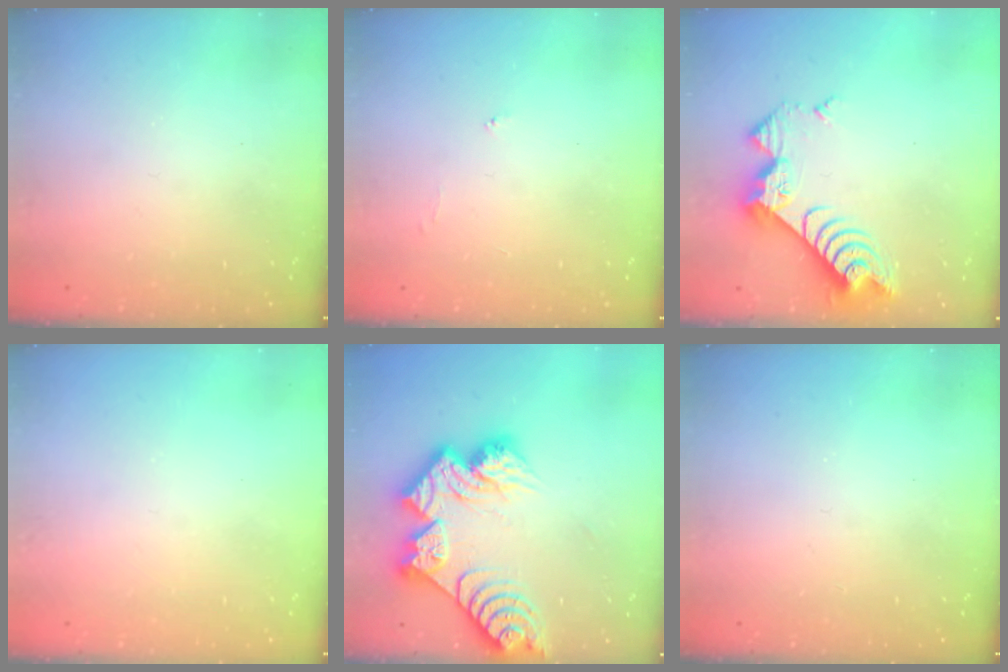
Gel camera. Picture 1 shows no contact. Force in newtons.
{"total": 3.9, "press": 3.9, "slide": 0.3}
{"total": 10.4, "press": 10.4, "slide": 1.1}
{"total": 0.0}
{"total": 19.0, "press": 18.9, "slide": 1.9}
{"total": 0.0}